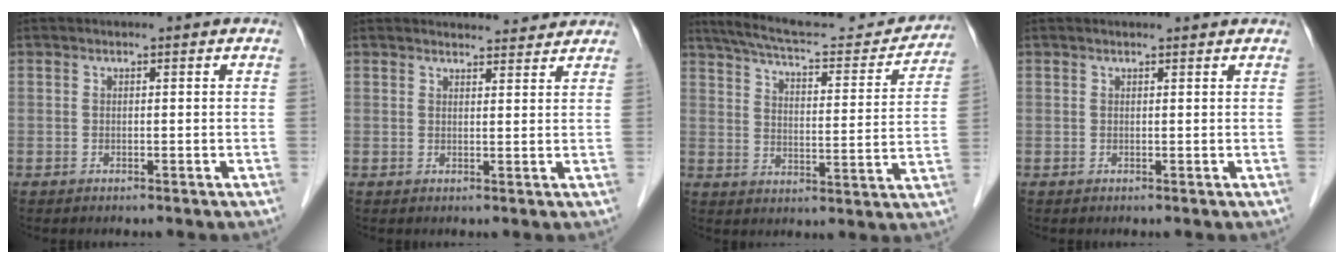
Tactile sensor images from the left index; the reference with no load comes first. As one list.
[{"total": 5.1, "force": [5.0, 0.8, 0.5], "torque": [-0.008, 0.009, 0.057]}, {"total": 18.7, "force": [17.5, 2.8, 6.2], "torque": [-0.094, -0.008, 0.236]}, {"total": 2.5, "force": [2.4, 0.2, 0.5], "torque": [-0.011, 0.013, 0.026]}]